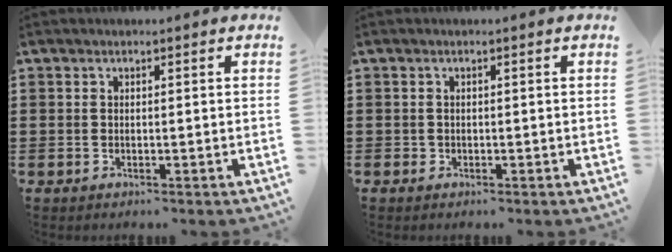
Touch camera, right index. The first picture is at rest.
{"total": 0.5, "force": [-0.1, 0.5, 0.1], "torque": [-0.002, 0.004, -0.003]}